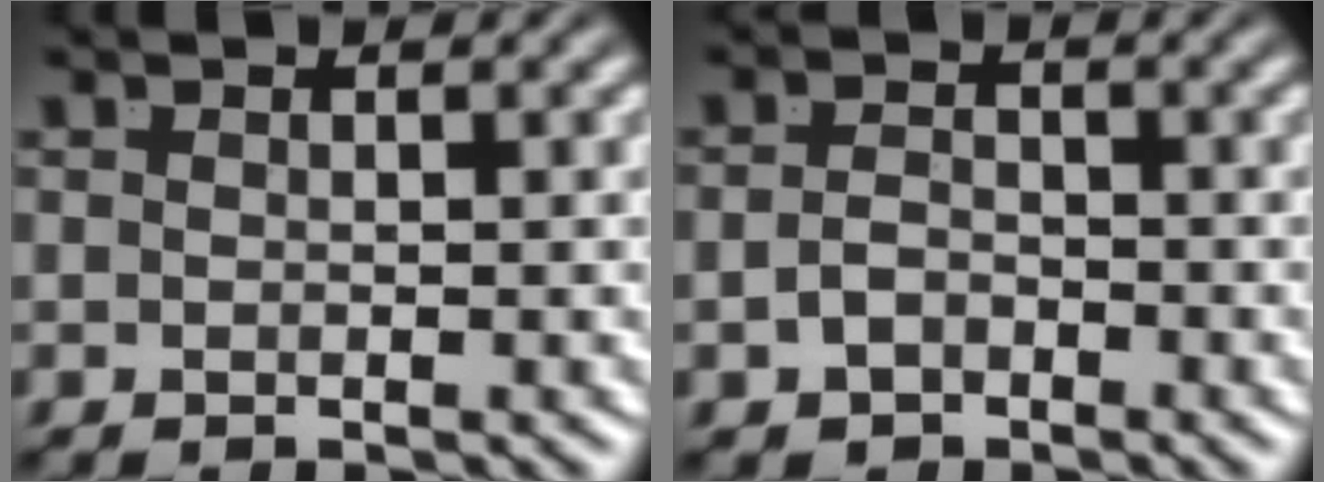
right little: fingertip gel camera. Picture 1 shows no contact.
{"total": 1.8, "force": [-1.5, 0.9, 0.4], "torque": [-0.014, -0.016, -0.017]}